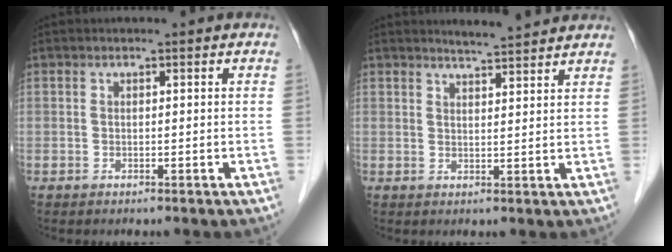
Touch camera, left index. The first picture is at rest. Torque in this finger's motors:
{"motor_torque": [-0.46, -0.45, 0.10, 0.03]}